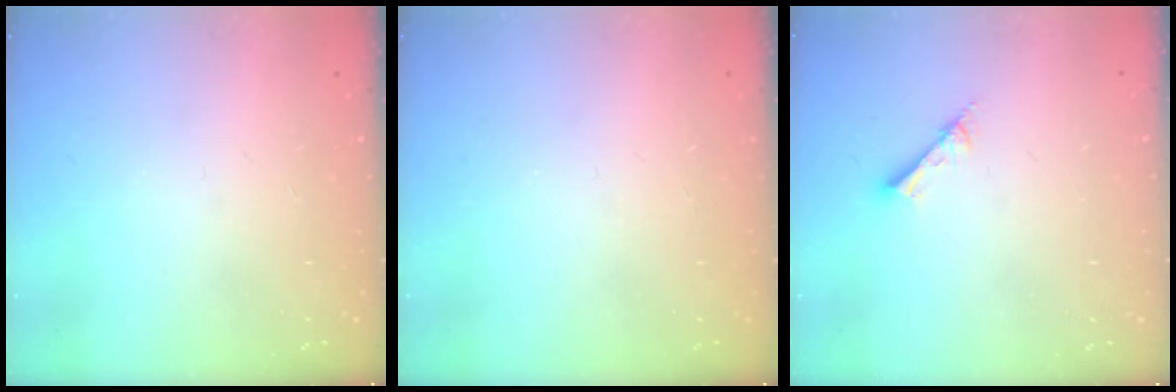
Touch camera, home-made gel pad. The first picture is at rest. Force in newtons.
{"total": 0.0}
{"total": 2.6, "press": 2.6, "slide": 0.1}